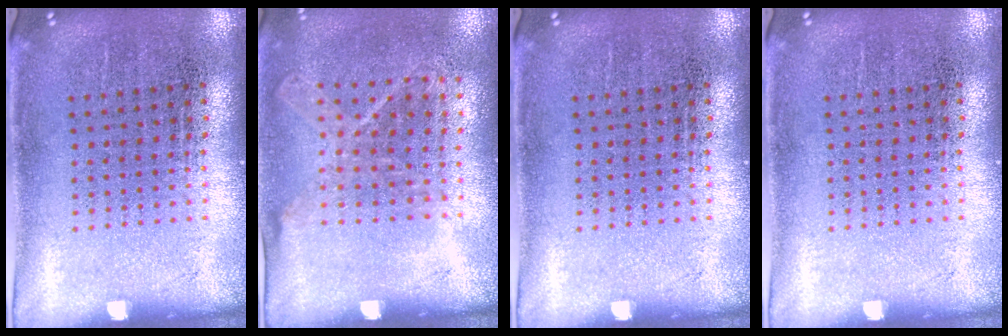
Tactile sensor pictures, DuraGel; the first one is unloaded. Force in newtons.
{"total": 1.1, "press": 0.9, "slide": 0.6}
{"total": 0.0}
{"total": 0.0}